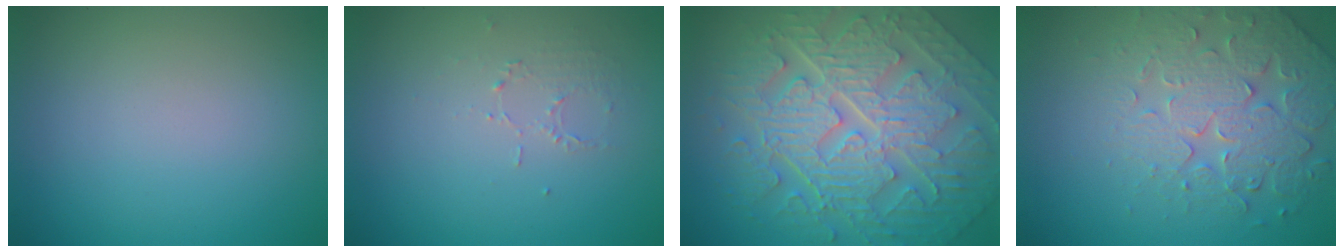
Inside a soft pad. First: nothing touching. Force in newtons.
{"total": 1.0, "press": 0.5, "slide": 0.9}
{"total": 10.9, "press": 7.4, "slide": 8.0}
{"total": 4.5, "press": 4.4, "slide": 0.9}